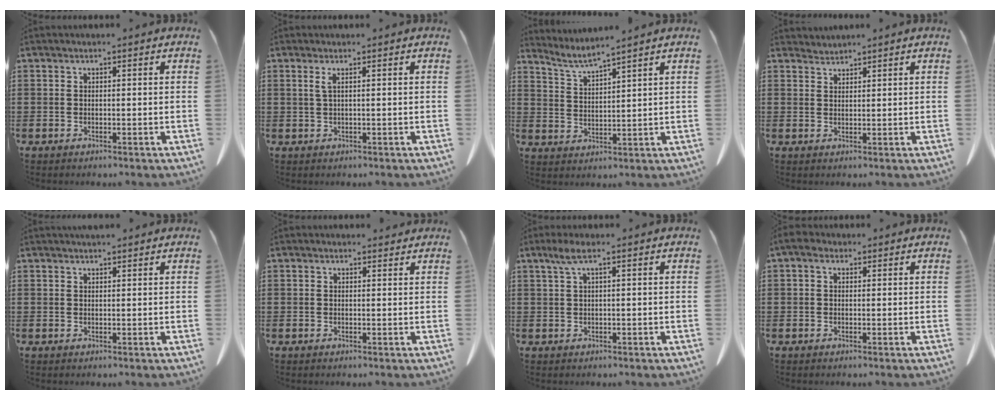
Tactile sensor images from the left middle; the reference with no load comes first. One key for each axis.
{"total": 1.2, "fx": 0.2, "fy": 0.0, "fz": 1.1, "tx": -0.024, "ty": -0.002, "tz": 0.003}
{"total": 3.3, "fx": 2.9, "fy": -0.7, "fz": 1.4, "tx": -0.039, "ty": -0.018, "tz": 0.049}
{"total": 1.4, "fx": 1.3, "fy": -0.1, "fz": -0.3, "tx": 0.003, "ty": 0.001, "tz": 0.027}
{"total": 1.0, "fx": 0.9, "fy": 0.1, "fz": 0.4, "tx": -0.008, "ty": 0.000, "tz": 0.016}
{"total": 0.8, "fx": 0.7, "fy": 0.2, "fz": 0.2, "tx": 0.002, "ty": -0.001, "tz": 0.011}
{"total": 2.3, "fx": 0.7, "fy": 0.2, "fz": 2.2, "tx": -0.044, "ty": 0.000, "tz": 0.013}
{"total": 1.8, "fx": 0.3, "fy": 1.3, "fz": 1.3, "tx": -0.030, "ty": 0.008, "tz": 0.003}